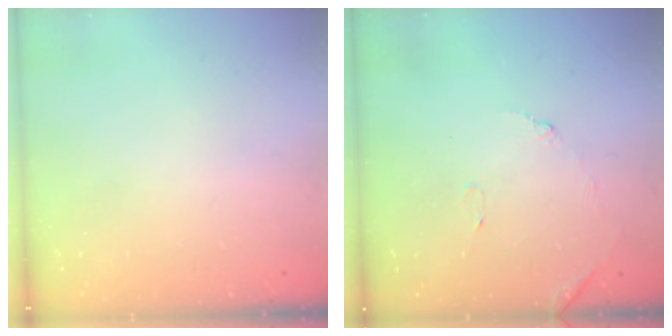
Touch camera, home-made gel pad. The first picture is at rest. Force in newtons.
{"total": 7.4, "press": 7.4, "slide": 0.4}